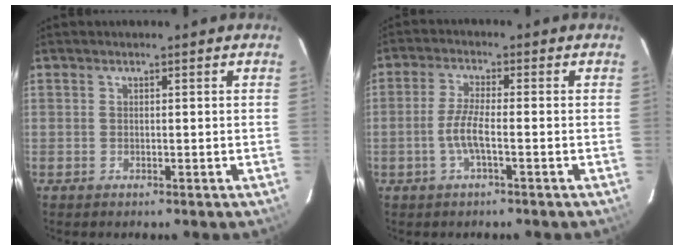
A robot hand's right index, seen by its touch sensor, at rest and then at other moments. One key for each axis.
{"total": 4.8, "fx": -1.6, "fy": 0.6, "fz": 4.5, "tx": -0.098, "ty": 0.001, "tz": -0.032}